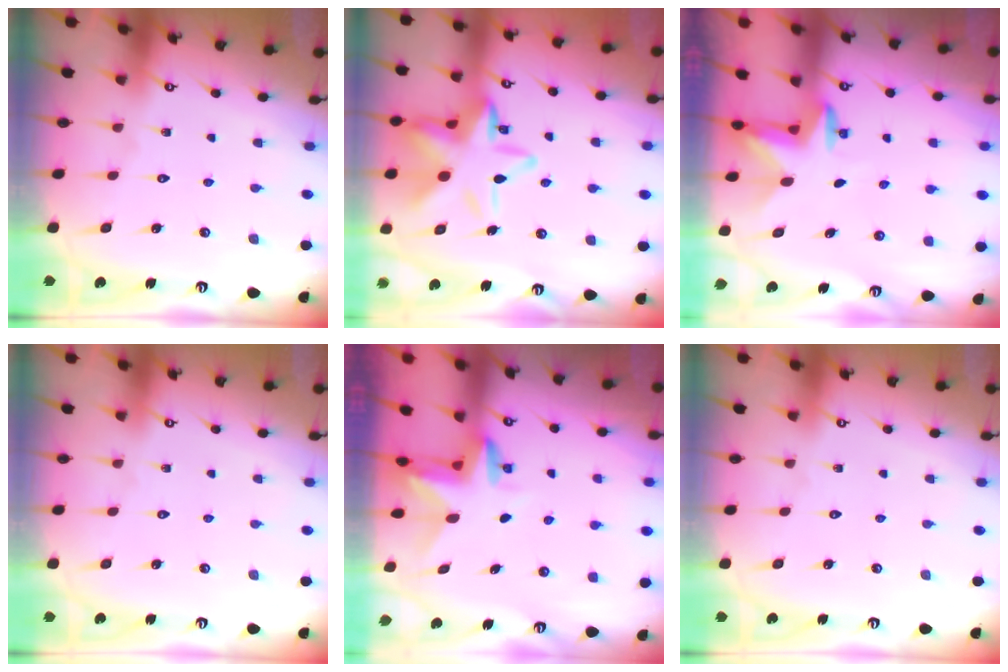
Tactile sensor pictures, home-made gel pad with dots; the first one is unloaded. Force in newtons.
{"total": 16.5, "press": 16.4, "slide": 2.1}
{"total": 2.9, "press": 2.8, "slide": 0.7}
{"total": 0.0}
{"total": 2.9, "press": 2.9, "slide": 0.2}
{"total": 0.0}